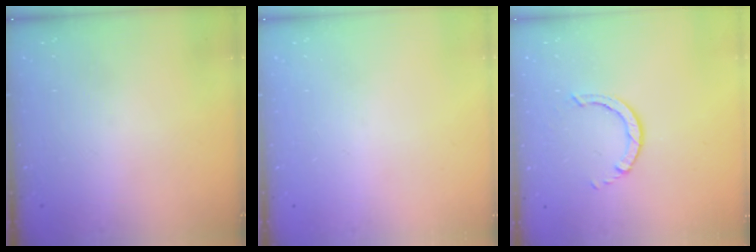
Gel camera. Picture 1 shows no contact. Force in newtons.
{"total": 0.0}
{"total": 3.4, "press": 3.4, "slide": 0.5}